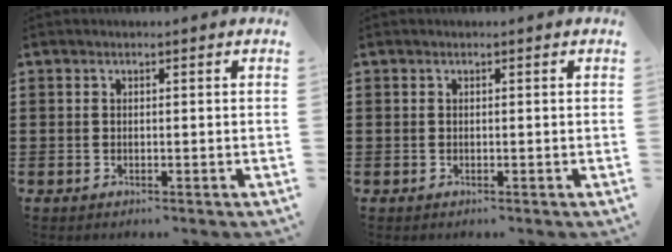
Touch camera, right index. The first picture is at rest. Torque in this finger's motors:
{"motor_torque": [-0.22, 0.79, 0.00, -0.01]}